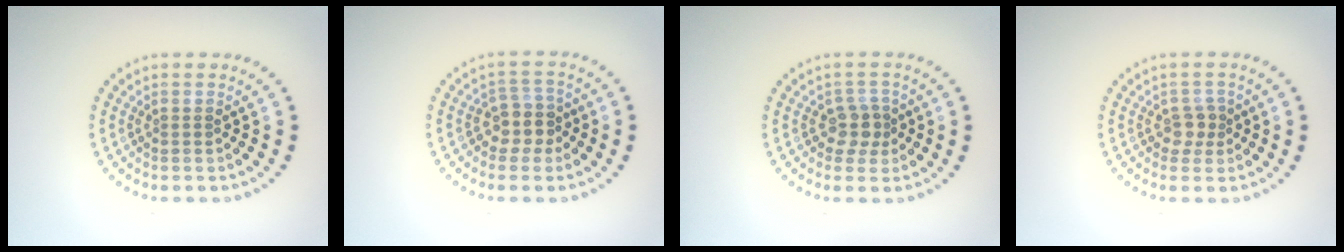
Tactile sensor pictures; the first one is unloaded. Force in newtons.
{"total": 2.6, "press": 2.2, "slide": 1.3}
{"total": 2.2, "press": 1.9, "slide": 1.1}
{"total": 1.8, "press": 1.4, "slide": 1.0}